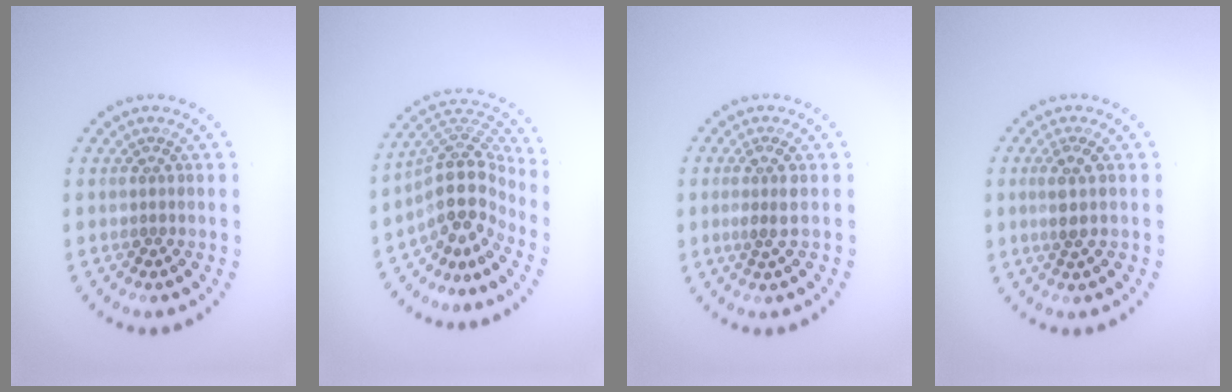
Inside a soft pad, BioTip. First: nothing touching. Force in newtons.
{"total": 5.0, "press": 3.7, "slide": 3.4}
{"total": 1.5, "press": 1.3, "slide": 0.8}
{"total": 1.8, "press": 1.6, "slide": 0.9}